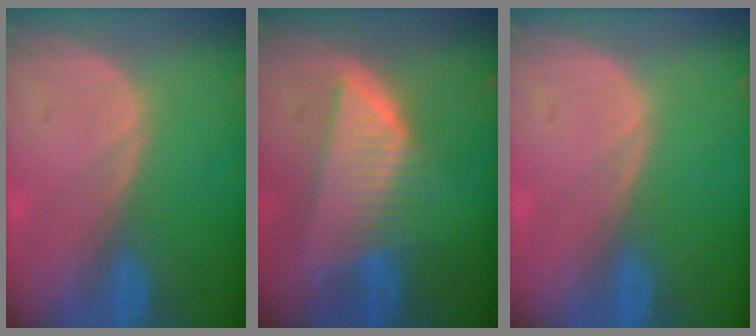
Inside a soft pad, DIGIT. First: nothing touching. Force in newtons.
{"total": 8.4, "press": 7.4, "slide": 3.9}
{"total": 0.0}